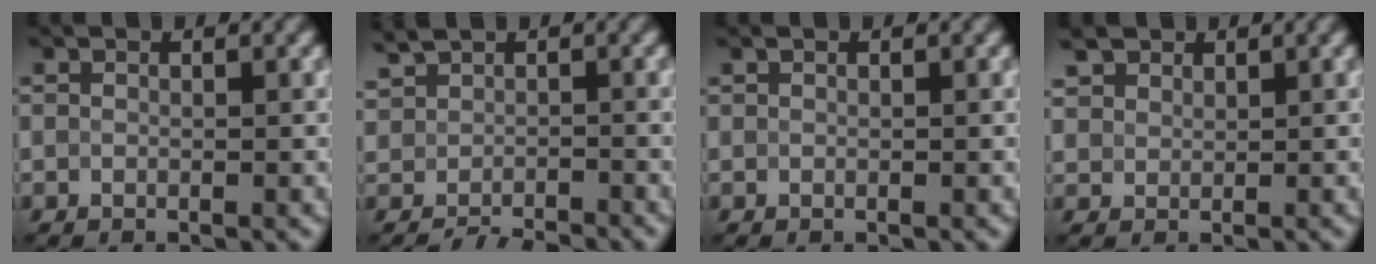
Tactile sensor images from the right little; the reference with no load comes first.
{"total": 2.4, "force": [-1.9, 1.1, 1.0], "torque": [-0.013, -0.008, -0.040]}
{"total": 0.0}
{"total": 2.8, "force": [2.1, 1.6, 0.9], "torque": [-0.037, 0.007, 0.046]}